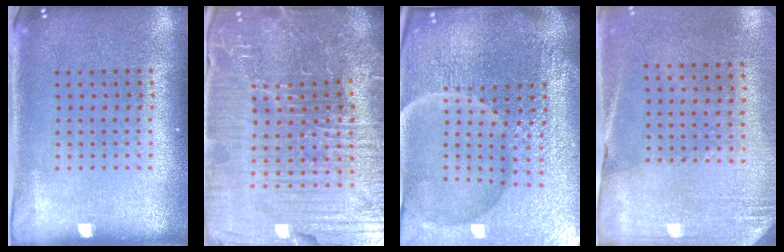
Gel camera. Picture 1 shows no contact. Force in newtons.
{"total": 7.4, "press": 6.6, "slide": 3.4}
{"total": 7.3, "press": 6.4, "slide": 3.5}
{"total": 2.6, "press": 2.3, "slide": 1.1}